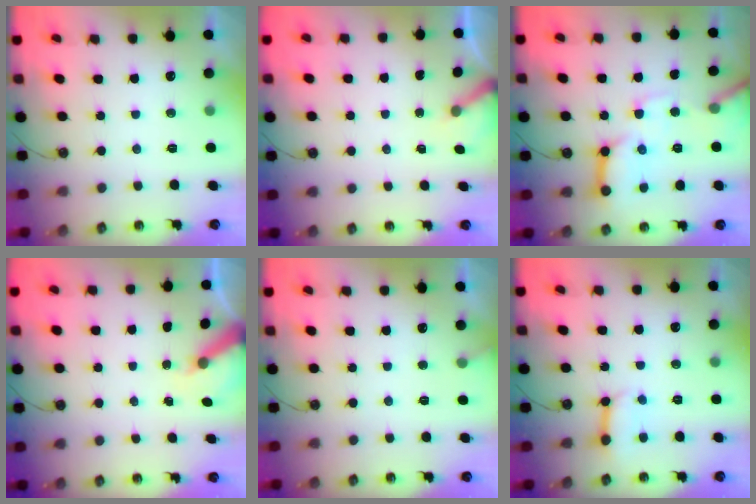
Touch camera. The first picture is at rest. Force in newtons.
{"total": 2.5, "press": 2.5, "slide": 0.3}
{"total": 14.8, "press": 14.8, "slide": 1.1}
{"total": 5.7, "press": 5.6, "slide": 0.7}
{"total": 4.5, "press": 4.5, "slide": 0.2}
{"total": 6.7, "press": 6.7, "slide": 0.8}